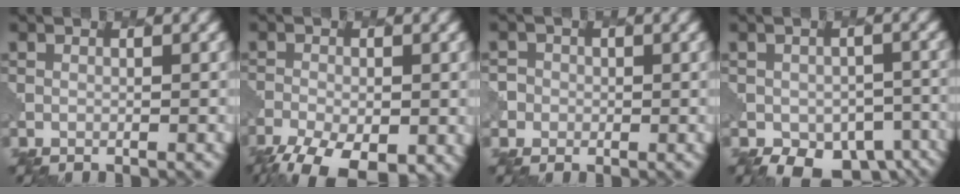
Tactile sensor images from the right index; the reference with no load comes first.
{"total": 8.7, "force": [-5.4, 3.9, 5.6], "torque": [-0.108, -0.031, -0.082]}
{"total": 2.5, "force": [-0.1, 2.5, -0.1], "torque": [0.019, 0.014, -0.029]}
{"total": 7.6, "force": [-4.1, 4.5, 4.4], "torque": [-0.068, -0.033, -0.048]}